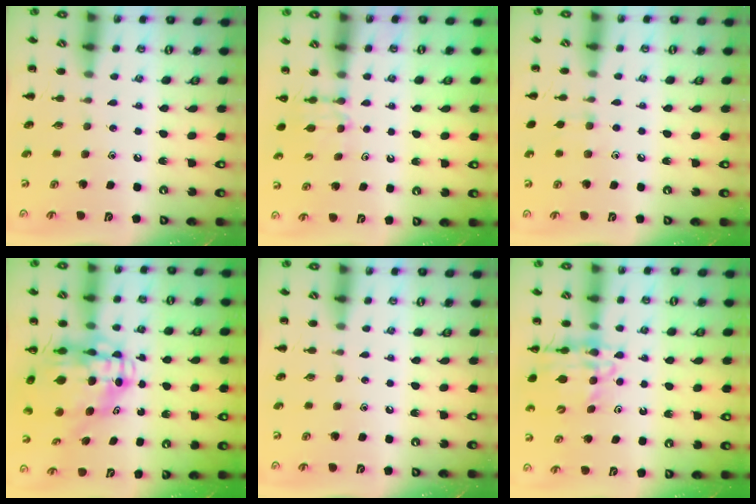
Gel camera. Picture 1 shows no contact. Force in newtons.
{"total": 5.3, "press": 5.1, "slide": 1.5}
{"total": 5.5, "press": 5.1, "slide": 2.0}
{"total": 11.3, "press": 10.9, "slide": 2.8}
{"total": 0.0}
{"total": 11.6, "press": 11.1, "slide": 3.3}